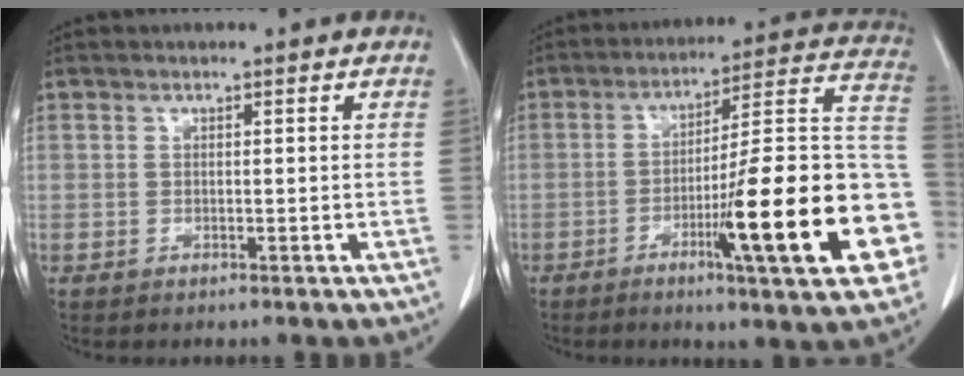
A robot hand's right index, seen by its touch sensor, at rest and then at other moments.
{"total": 21.6, "force": [-7.3, 1.6, 20.3], "torque": [-0.226, 0.013, -0.103]}